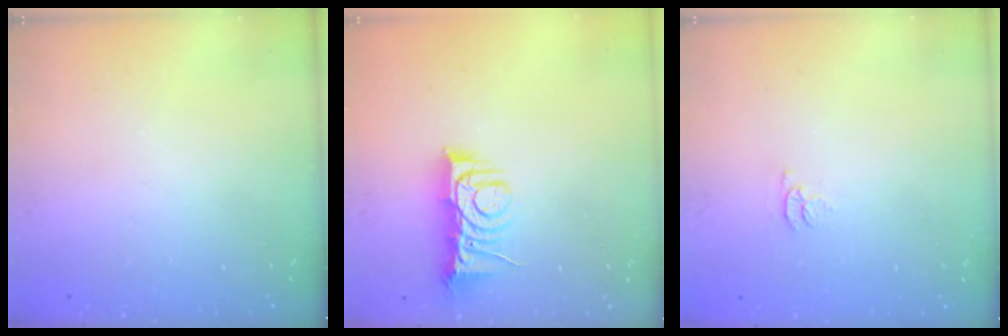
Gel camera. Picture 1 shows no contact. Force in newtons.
{"total": 6.7, "press": 6.7, "slide": 0.7}
{"total": 2.8, "press": 2.8, "slide": 0.4}